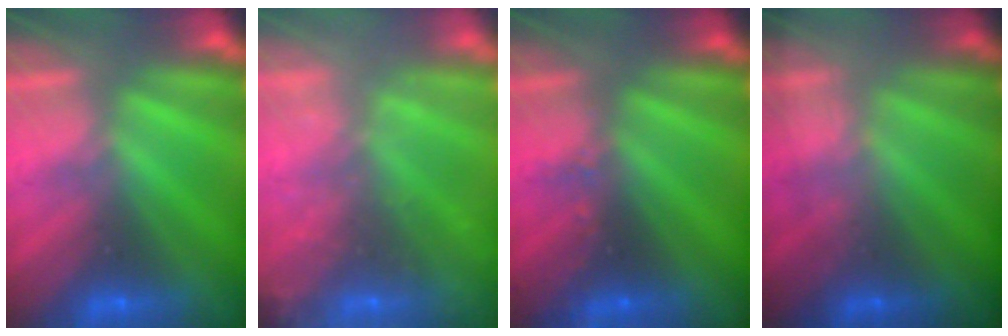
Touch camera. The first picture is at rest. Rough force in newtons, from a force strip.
{"total": 7.9}
{"total": 2.4}
{"total": 1.8}